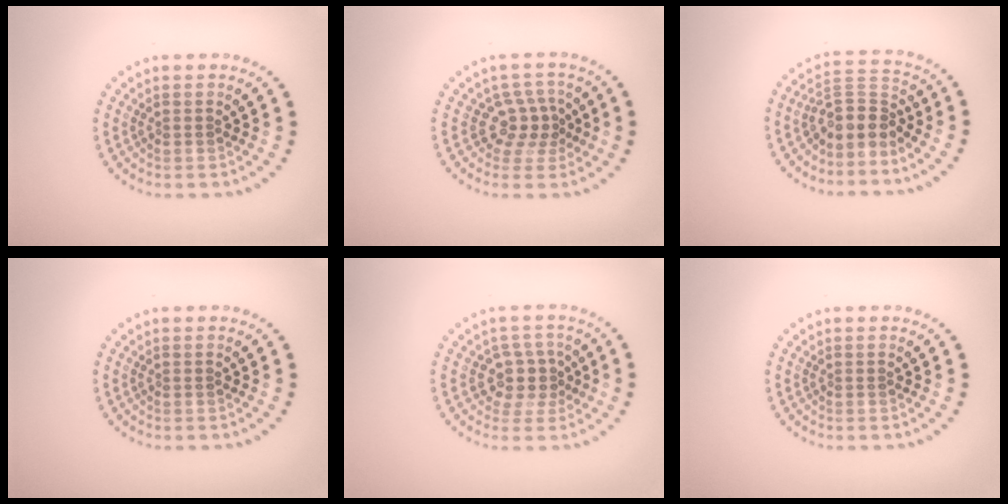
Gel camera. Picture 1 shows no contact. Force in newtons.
{"total": 2.7, "press": 2.2, "slide": 1.6}
{"total": 3.5, "press": 2.6, "slide": 2.4}
{"total": 0.0}
{"total": 3.0, "press": 2.4, "slide": 1.7}
{"total": 0.0}